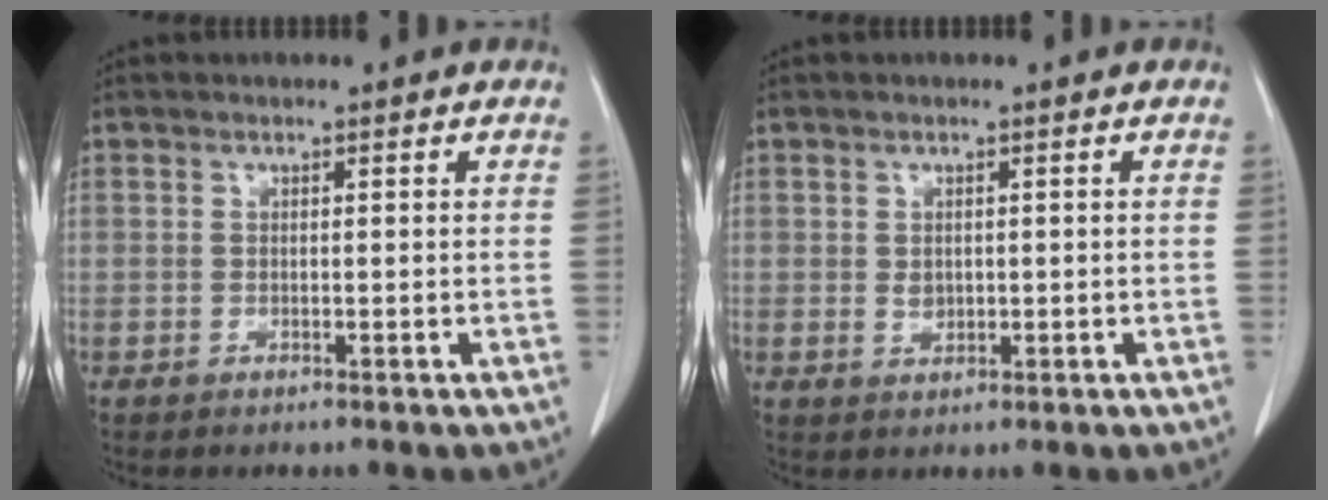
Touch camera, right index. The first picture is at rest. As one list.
[{"total": 2.1, "force": [0.0, 1.7, 1.2], "torque": [-0.021, 0.003, 0.007]}]